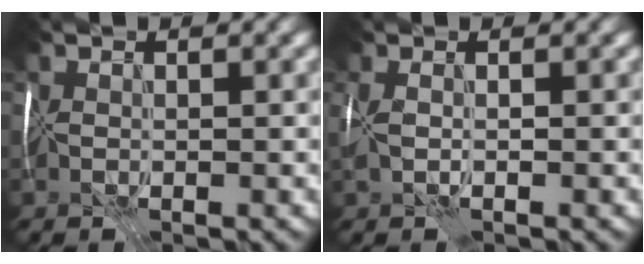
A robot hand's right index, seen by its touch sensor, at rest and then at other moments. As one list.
[{"total": 2.8, "force": [-0.1, 1.5, 2.4], "torque": [-0.056, -0.001, -0.003]}]